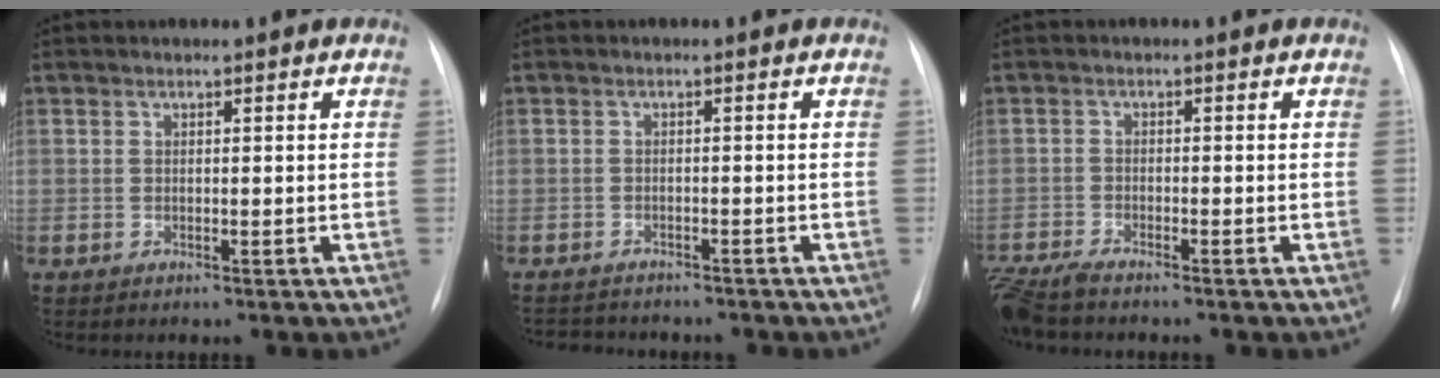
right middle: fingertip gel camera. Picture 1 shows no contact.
{"total": 6.9, "force": [-6.2, 2.2, 2.0], "torque": [-0.034, -0.001, -0.082]}
{"total": 5.1, "force": [-4.6, 0.2, 2.1], "torque": [-0.039, -0.019, -0.086]}